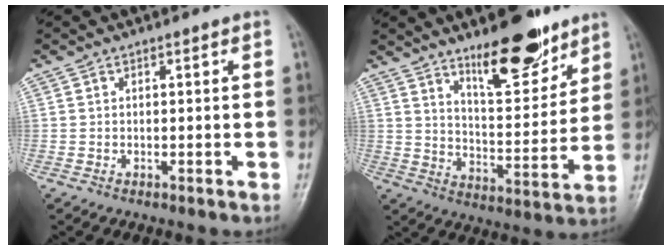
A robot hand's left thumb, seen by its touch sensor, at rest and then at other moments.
{"total": 14.2, "force": [10.1, 4.7, 8.8], "torque": [-0.101, -0.077, 0.167]}